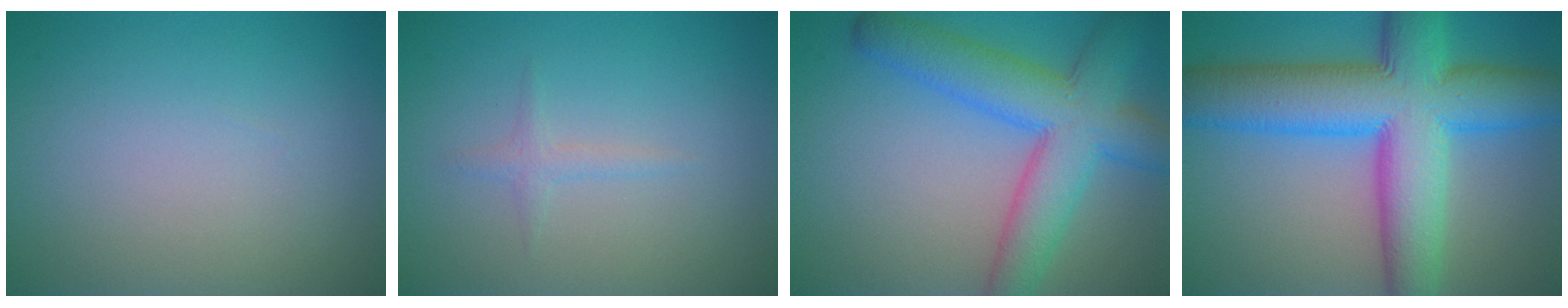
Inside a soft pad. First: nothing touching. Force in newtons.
{"total": 1.0, "press": 1.0, "slide": 0.1}
{"total": 8.2, "press": 8.2, "slide": 0.3}
{"total": 12.8, "press": 12.8, "slide": 0.3}